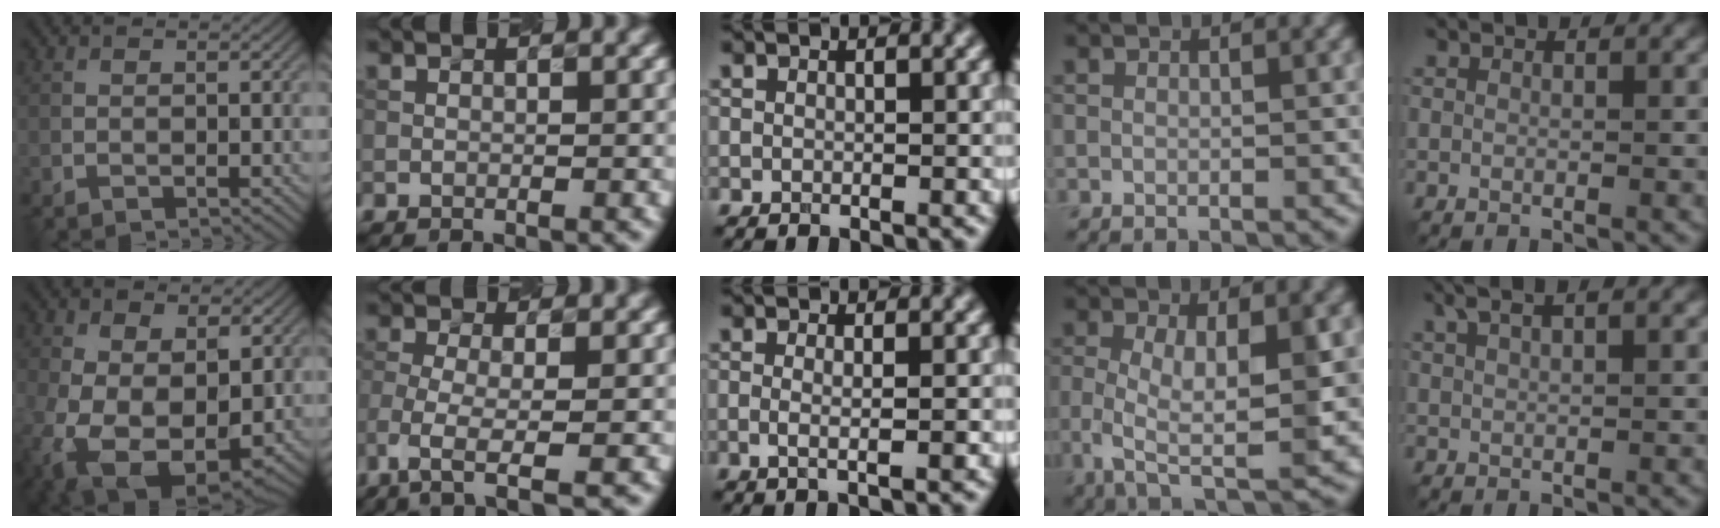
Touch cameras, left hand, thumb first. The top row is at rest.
{"thumb": {"total": 14.7, "force": [-3.7, 9.7, 10.4], "torque": [-0.210, -0.046, -0.038]}, "index": {"total": 4.5, "force": [-2.5, 1.2, 3.6], "torque": [-0.078, -0.005, -0.053]}, "middle": {"total": 2.4, "force": [-0.1, 0.7, 2.3], "torque": [-0.029, -0.007, -0.010]}, "ring": {"total": 7.5, "force": [-0.5, 2.7, 7.0], "torque": [-0.129, -0.009, -0.011]}, "little": {"total": 2.8, "force": [1.7, 0.7, 2.1], "torque": [-0.036, 0.001, 0.031]}}